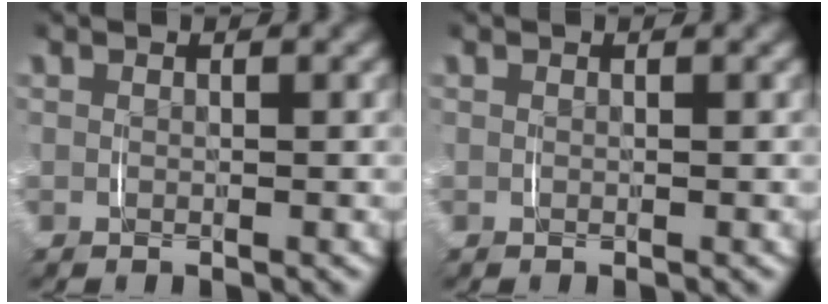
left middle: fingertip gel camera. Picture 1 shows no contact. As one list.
[{"total": 0.0}]